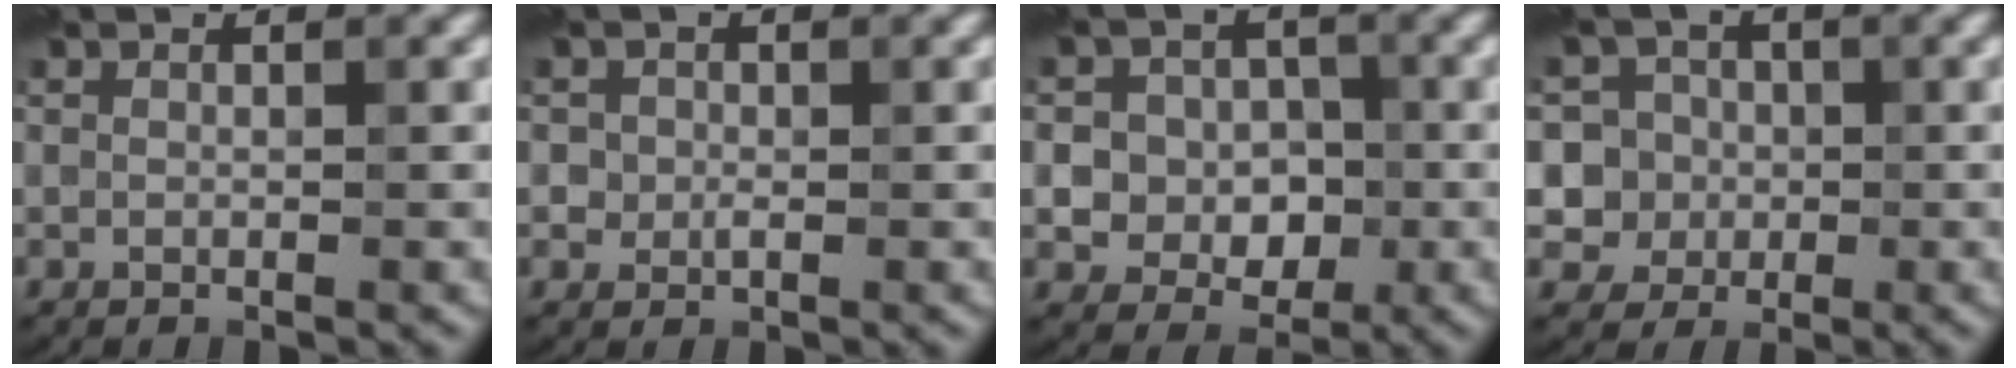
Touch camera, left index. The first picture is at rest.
{"total": 1.4, "force": [0.0, 1.3, 0.5], "torque": [-0.004, -0.002, -0.004]}
{"total": 6.2, "force": [-0.2, 5.7, 2.5], "torque": [-0.025, 0.027, -0.027]}
{"total": 6.9, "force": [1.2, 6.5, 2.0], "torque": [-0.033, 0.029, 0.004]}